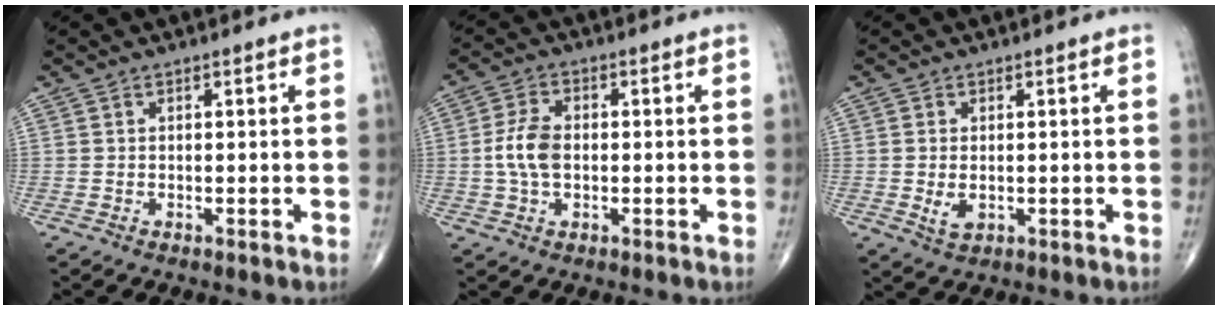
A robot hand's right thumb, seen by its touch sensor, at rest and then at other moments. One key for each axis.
{"total": 6.5, "fx": -0.3, "fy": 3.9, "fz": 5.1, "tx": -0.108, "ty": 0.010, "tz": -0.010}
{"total": 3.2, "fx": -0.3, "fy": 2.0, "fz": 2.5, "tx": -0.046, "ty": -0.007, "tz": -0.001}